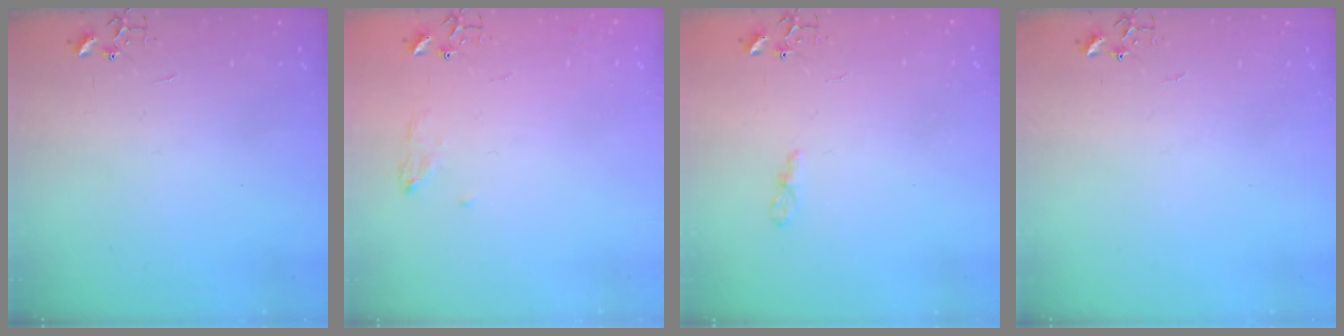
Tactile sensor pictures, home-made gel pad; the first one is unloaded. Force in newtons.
{"total": 7.0, "press": 7.0, "slide": 0.8}
{"total": 4.8, "press": 4.7, "slide": 0.6}
{"total": 0.0}